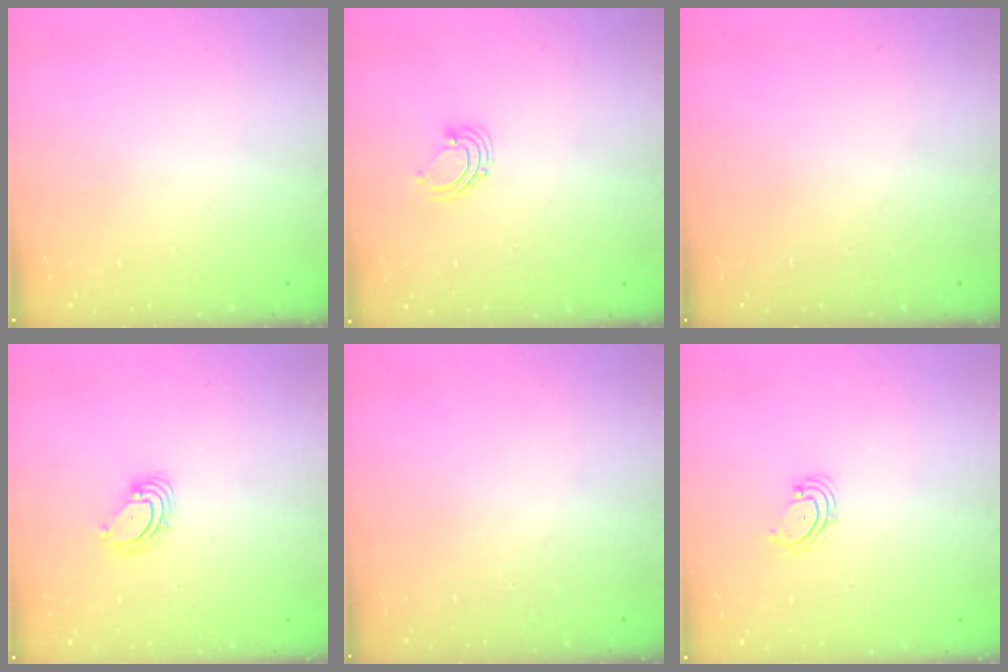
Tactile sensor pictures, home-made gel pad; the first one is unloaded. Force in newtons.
{"total": 2.9, "press": 2.9, "slide": 0.2}
{"total": 0.0}
{"total": 3.4, "press": 3.4, "slide": 0.1}
{"total": 0.0}
{"total": 2.3, "press": 2.3, "slide": 0.5}